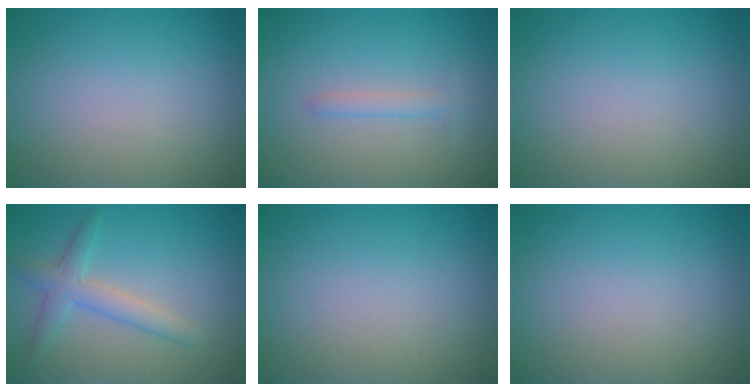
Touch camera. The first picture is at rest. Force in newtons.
{"total": 1.2, "press": 1.2, "slide": 0.1}
{"total": 0.0}
{"total": 3.0, "press": 3.0, "slide": 0.1}
{"total": 0.0}
{"total": 0.0}